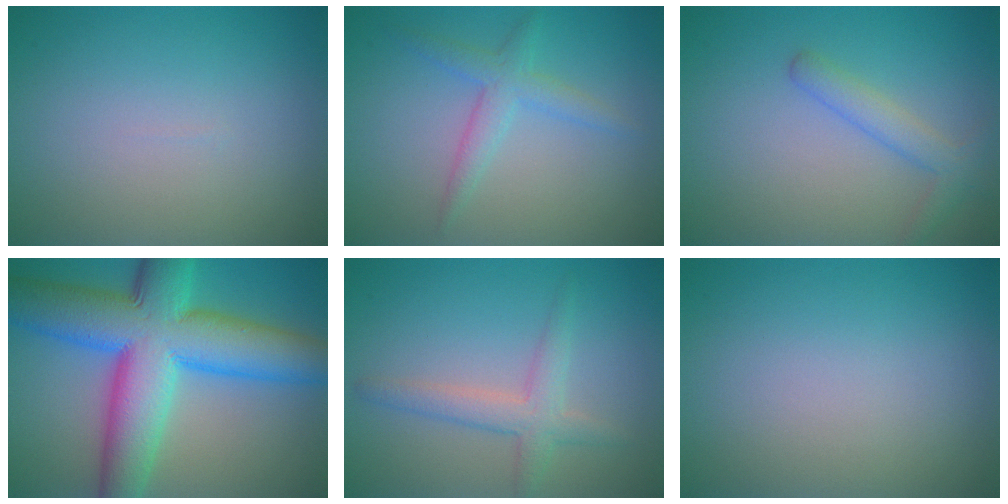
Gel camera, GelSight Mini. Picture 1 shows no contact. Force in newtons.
{"total": 2.4, "press": 2.4, "slide": 0.1}
{"total": 2.4, "press": 2.4, "slide": 0.1}
{"total": 13.8, "press": 13.8, "slide": 0.3}
{"total": 1.9, "press": 1.8, "slide": 0.3}
{"total": 0.0}